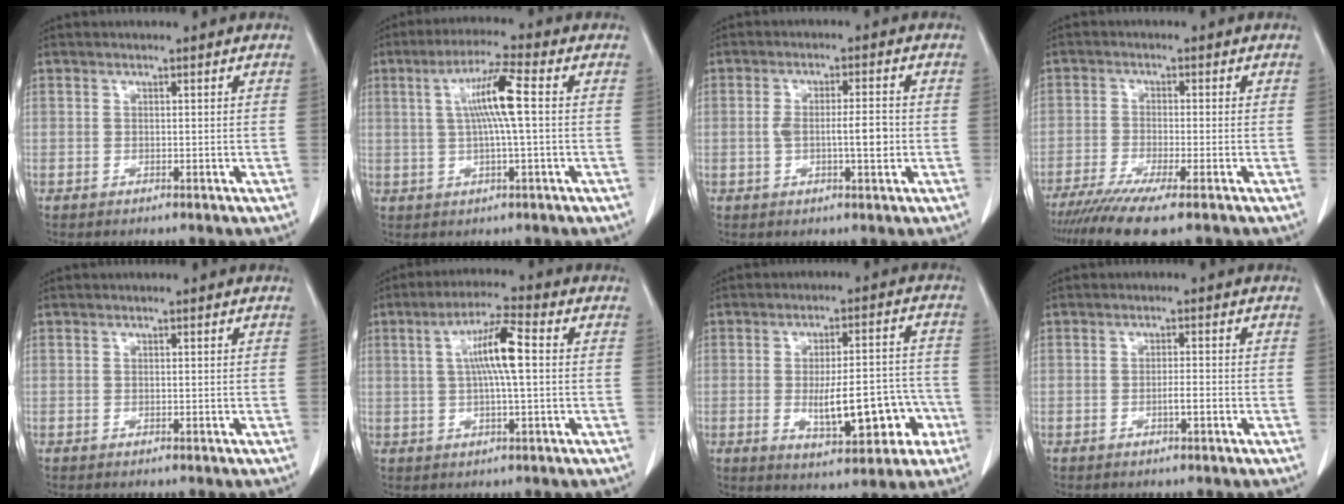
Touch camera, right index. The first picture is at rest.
{"total": 7.8, "force": [1.1, -0.2, 7.8], "torque": [-0.146, 0.007, 0.017]}
{"total": 5.5, "force": [-0.7, 0.9, 5.3], "torque": [-0.096, 0.003, -0.009]}
{"total": 8.4, "force": [-6.1, -0.1, 5.7], "torque": [-0.095, -0.021, -0.102]}
{"total": 0.0}
{"total": 7.9, "force": [1.0, 0.5, 7.8], "torque": [-0.148, 0.010, 0.013]}
{"total": 11.9, "force": [-3.2, 3.8, 10.8], "torque": [-0.158, 0.018, -0.037]}
{"total": 1.9, "force": [-0.7, 0.1, 1.8], "torque": [-0.031, 0.001, -0.013]}